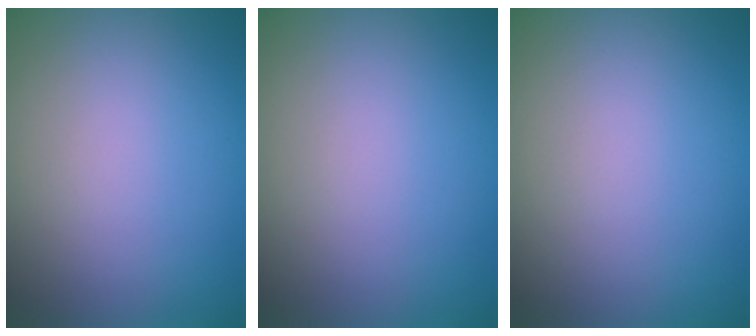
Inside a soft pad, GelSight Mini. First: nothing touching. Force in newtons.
{"total": 0.0}
{"total": 0.0}